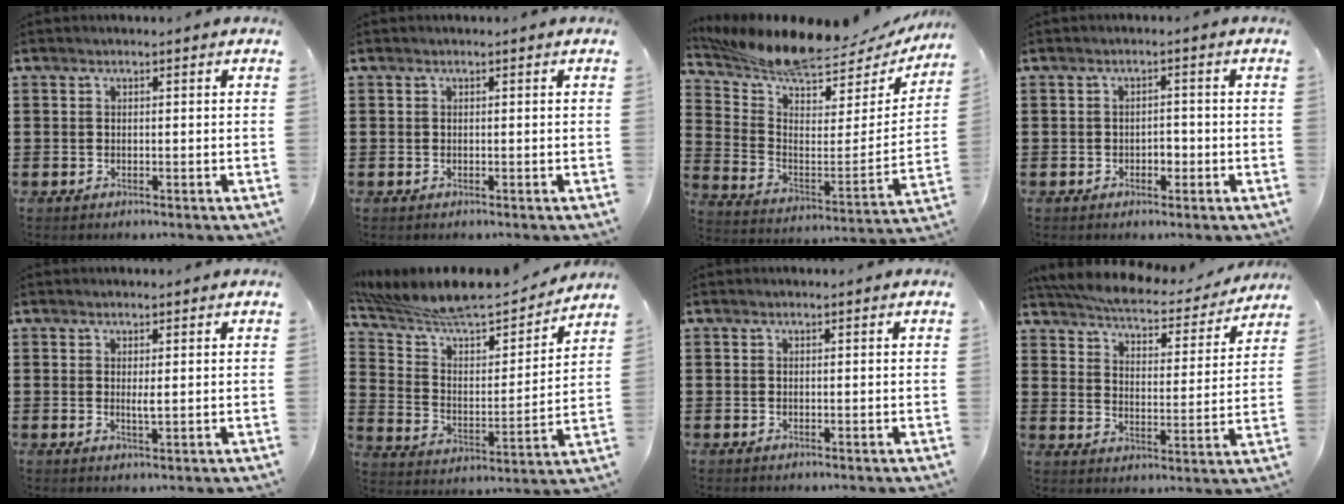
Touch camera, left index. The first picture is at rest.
{"total": 0.0}
{"total": 8.6, "force": [8.0, 0.3, 3.3], "torque": [-0.094, -0.071, 0.134]}
{"total": 1.7, "force": [-0.7, 1.1, 1.1], "torque": [-0.025, 0.003, -0.017]}
{"total": 1.7, "force": [0.3, 0.2, 1.6], "torque": [-0.033, -0.003, 0.006]}
{"total": 9.1, "force": [8.3, 1.8, 3.1], "torque": [-0.101, -0.063, 0.140]}
{"total": 0.0}
{"total": 5.4, "force": [5.1, 0.6, 1.6], "torque": [-0.059, -0.035, 0.084]}